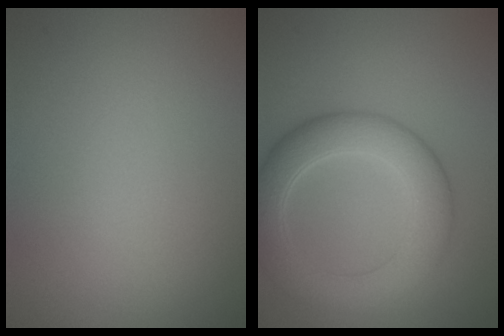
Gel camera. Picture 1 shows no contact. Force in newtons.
{"total": 6.3, "press": 6.3, "slide": 0.1}